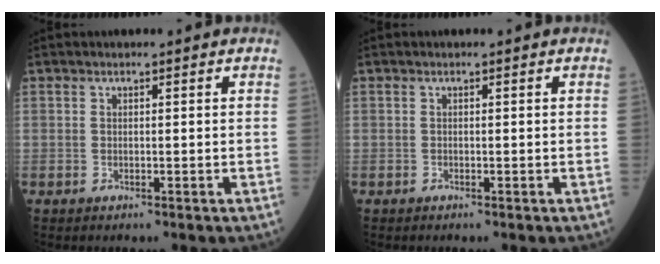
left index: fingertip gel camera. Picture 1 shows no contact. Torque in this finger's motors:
{"motor_torque": [0.02, 0.02, 0.00, 0.00]}